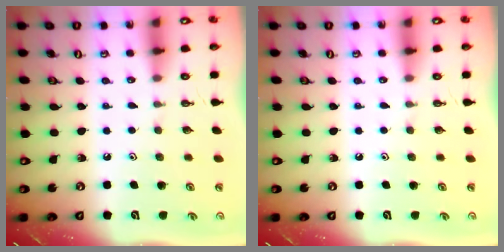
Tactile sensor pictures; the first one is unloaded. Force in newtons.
{"total": 0.0}